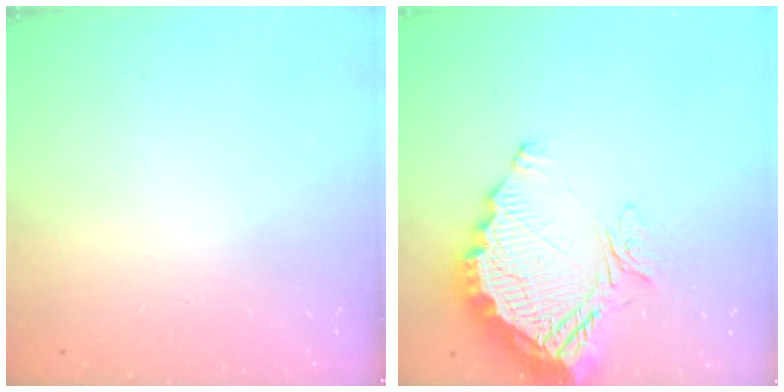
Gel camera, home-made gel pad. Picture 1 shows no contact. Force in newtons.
{"total": 15.2, "press": 15.2, "slide": 1.3}